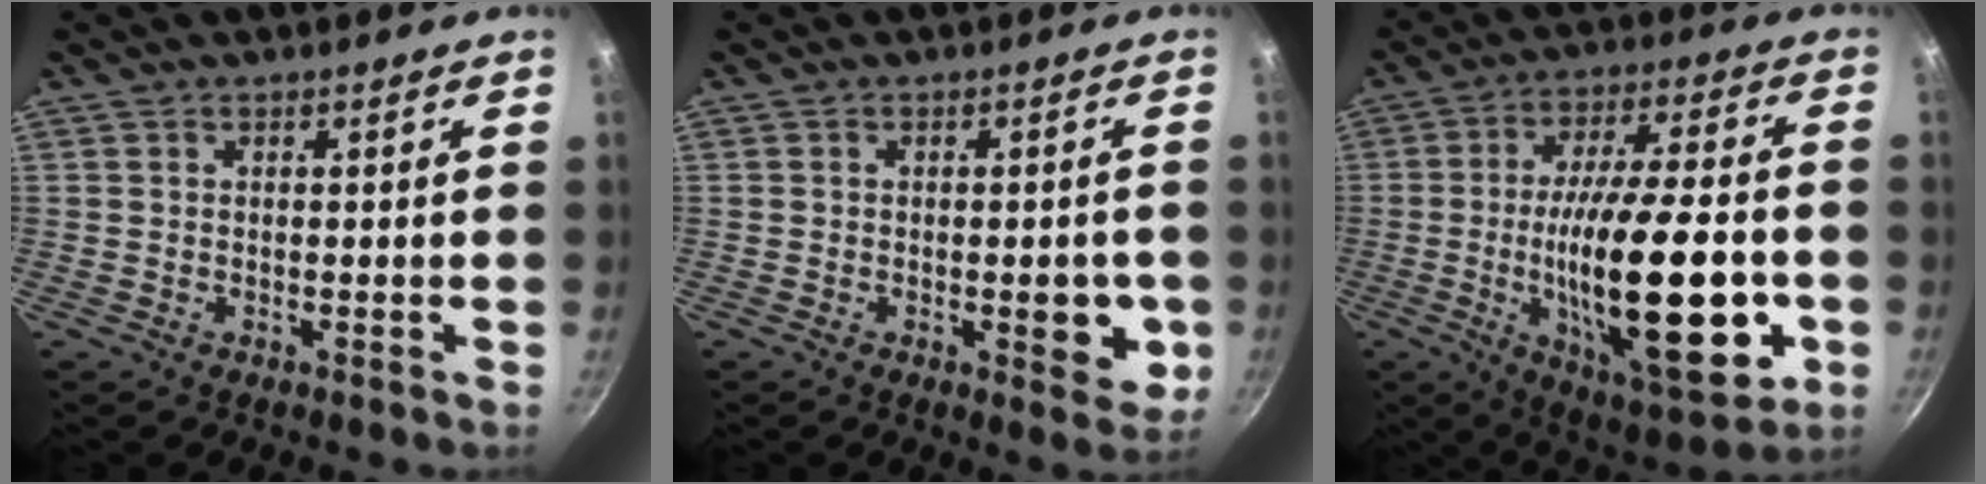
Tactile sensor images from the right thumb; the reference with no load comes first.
{"total": 7.0, "force": [-1.5, 3.2, 6.1], "torque": [-0.051, 0.003, -0.018]}
{"total": 26.7, "force": [-5.4, 9.0, 24.5], "torque": [-0.386, 0.011, -0.076]}